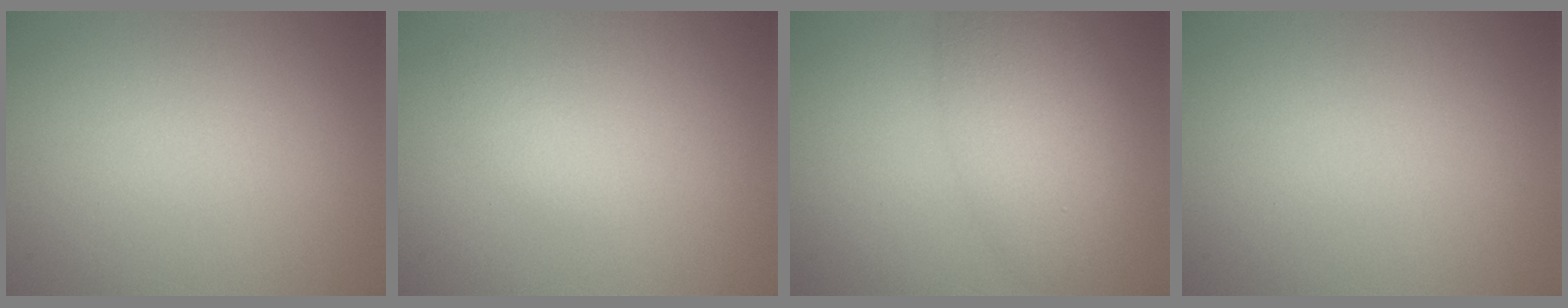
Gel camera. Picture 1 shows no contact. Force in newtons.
{"total": 1.1, "press": 1.1, "slide": 0.0}
{"total": 5.8, "press": 5.8, "slide": 0.2}
{"total": 0.0}